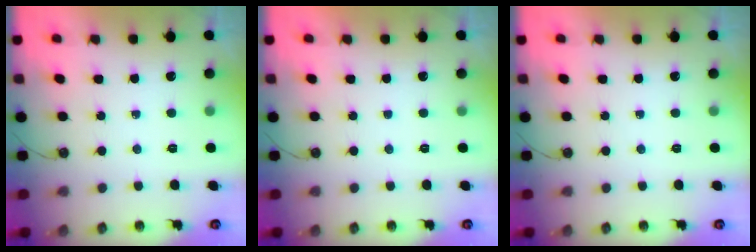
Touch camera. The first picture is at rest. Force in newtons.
{"total": 0.0}
{"total": 0.0}